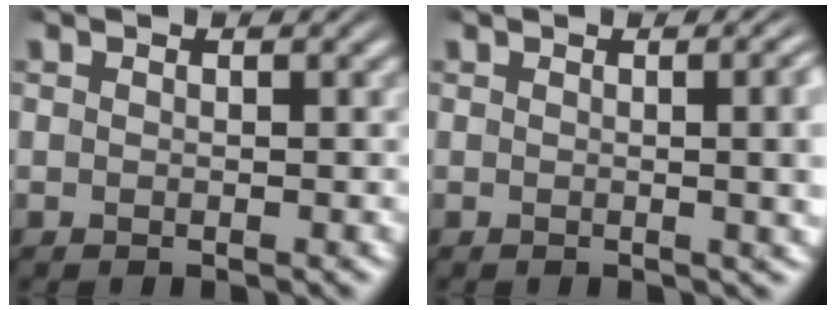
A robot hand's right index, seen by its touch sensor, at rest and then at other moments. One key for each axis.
{"total": 3.3, "fx": 0.4, "fy": 0.8, "fz": 3.2, "tx": -0.026, "ty": 0.013, "tz": -0.002}